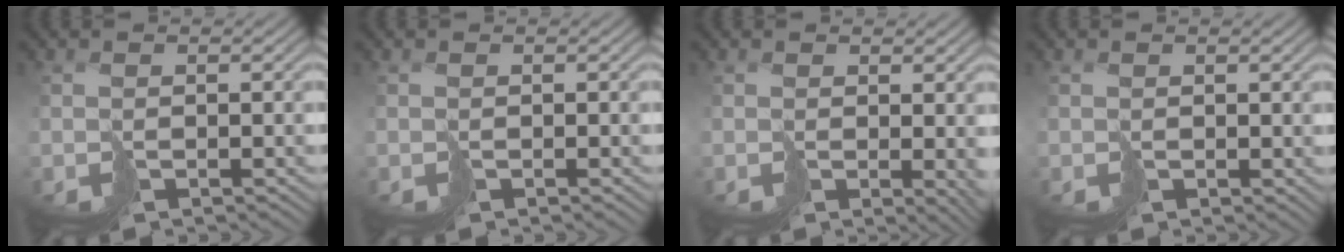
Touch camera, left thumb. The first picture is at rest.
{"total": 0.0}
{"total": 2.9, "force": [0.7, 1.2, 2.5], "torque": [-0.042, -0.010, 0.018]}
{"total": 0.7, "force": [0.7, 0.1, -0.2], "torque": [0.001, 0.002, 0.014]}